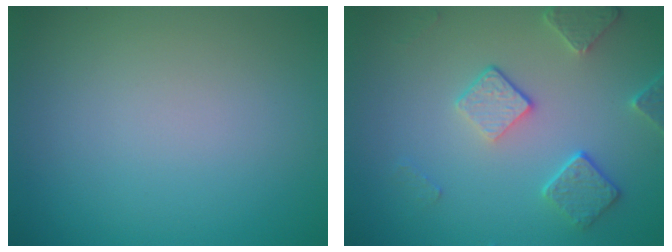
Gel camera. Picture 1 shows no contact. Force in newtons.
{"total": 3.9, "press": 3.1, "slide": 2.3}